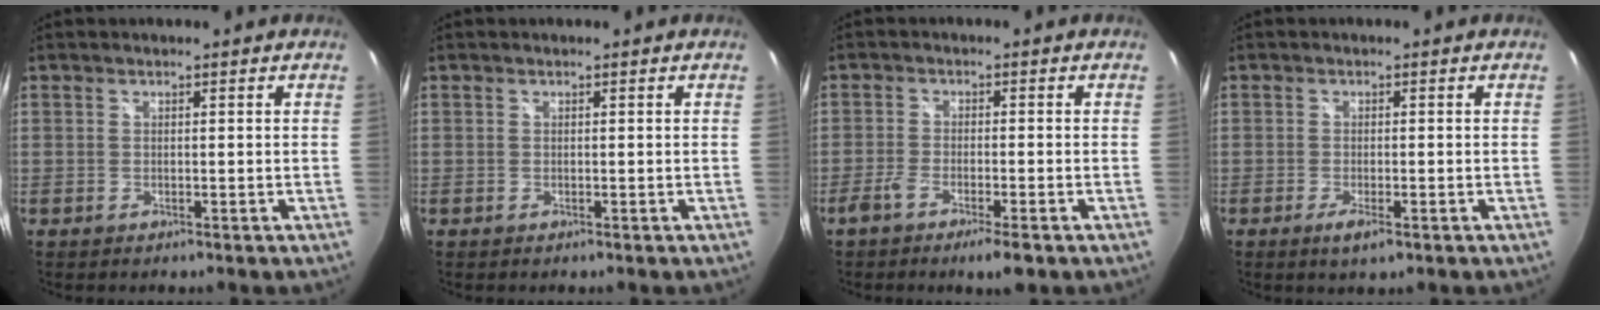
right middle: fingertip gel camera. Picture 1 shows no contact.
{"total": 0.0}
{"total": 4.4, "force": [-3.1, 0.9, 3.0], "torque": [-0.074, -0.007, -0.059]}
{"total": 3.1, "force": [-1.6, 0.7, 2.5], "torque": [-0.052, -0.010, -0.028]}